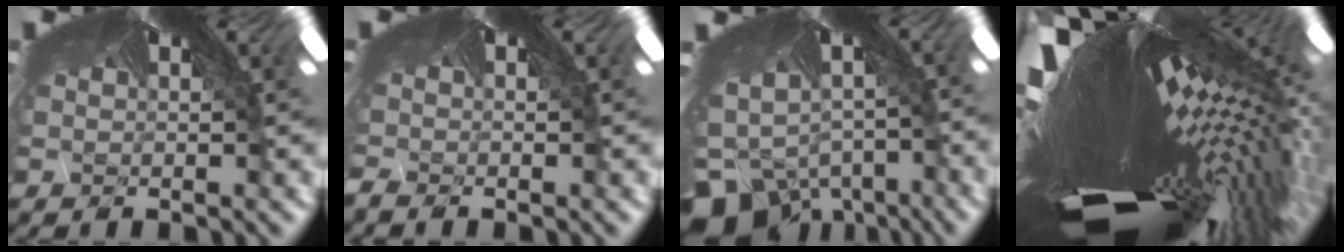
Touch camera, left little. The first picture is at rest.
{"total": 2.4, "force": [-2.4, -0.3, 0.2], "torque": [-0.016, -0.020, -0.017]}
{"total": 9.2, "force": [-9.1, 1.2, -0.6], "torque": [-0.020, -0.099, -0.109]}
{"total": 9.8, "force": [-9.3, -1.1, 3.0], "torque": [-0.107, -0.104, -0.110]}